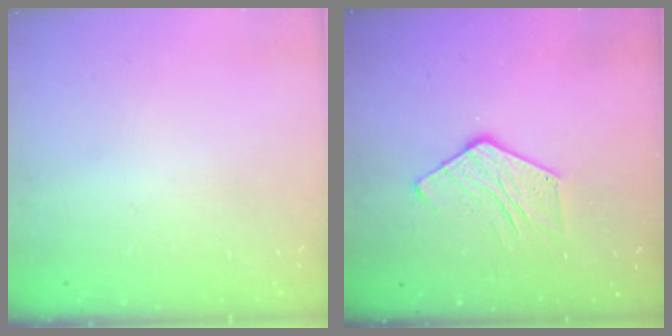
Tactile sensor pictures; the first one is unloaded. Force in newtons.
{"total": 9.1, "press": 9.1, "slide": 0.8}